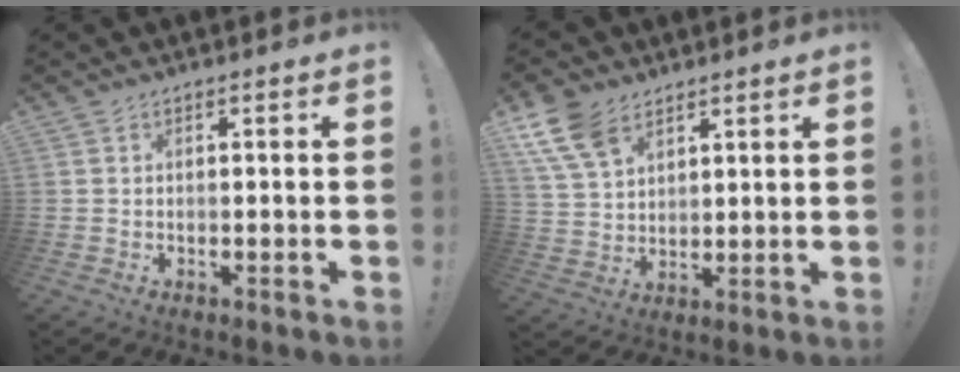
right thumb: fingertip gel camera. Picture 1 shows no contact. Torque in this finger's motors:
{"motor_torque": [0.20, 0.94, 0.15, -0.10, -0.02]}